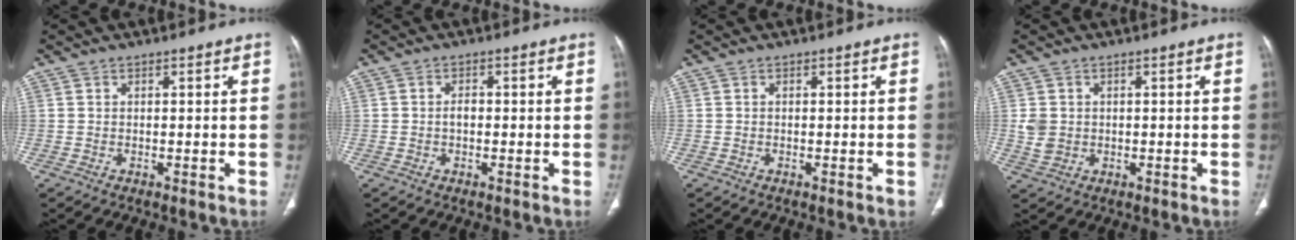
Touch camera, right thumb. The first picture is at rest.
{"total": 1.6, "force": [-0.3, 1.0, 1.2], "torque": [-0.016, 0.004, -0.006]}
{"total": 0.5, "force": [-0.3, 0.2, 0.4], "torque": [-0.004, 0.000, -0.005]}
{"total": 3.7, "force": [0.2, 3.2, 1.8], "torque": [-0.030, 0.000, 0.012]}